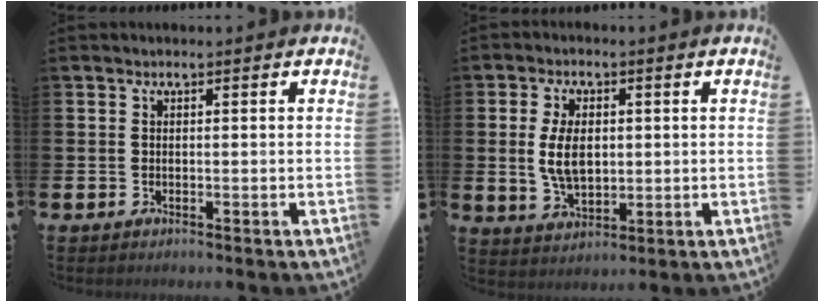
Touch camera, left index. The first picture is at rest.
{"total": 6.0, "force": [0.7, 3.5, 4.8], "torque": [-0.091, 0.005, 0.008]}